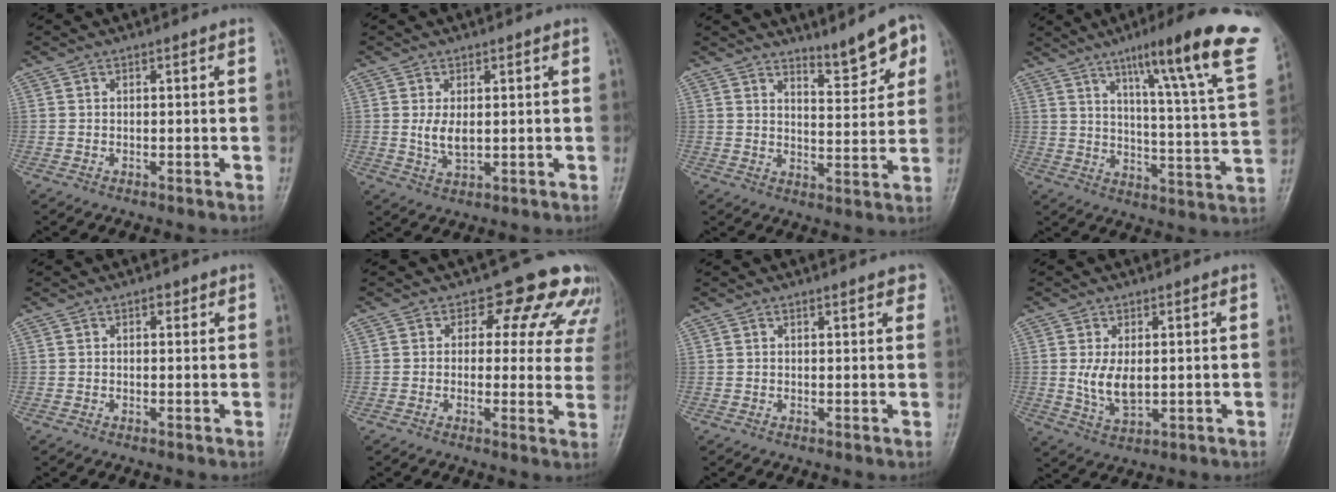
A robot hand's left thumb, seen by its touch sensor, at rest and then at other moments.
{"total": 3.8, "force": [0.5, 2.1, 3.1], "torque": [-0.059, -0.012, 0.014]}
{"total": 7.8, "force": [5.3, 2.2, 5.3], "torque": [-0.054, -0.036, 0.080]}
{"total": 23.0, "force": [13.6, 2.4, 18.4], "torque": [-0.241, -0.047, 0.184]}
{"total": 1.3, "force": [0.8, 0.8, 0.7], "torque": [0.000, -0.002, 0.007]}
{"total": 11.7, "force": [8.2, 6.8, 4.7], "torque": [0.008, -0.030, 0.066]}
{"total": 2.6, "force": [2.0, 0.9, 1.5], "torque": [-0.003, -0.003, 0.021]}
{"total": 5.8, "force": [0.6, 3.2, 4.8], "torque": [-0.088, -0.016, 0.018]}